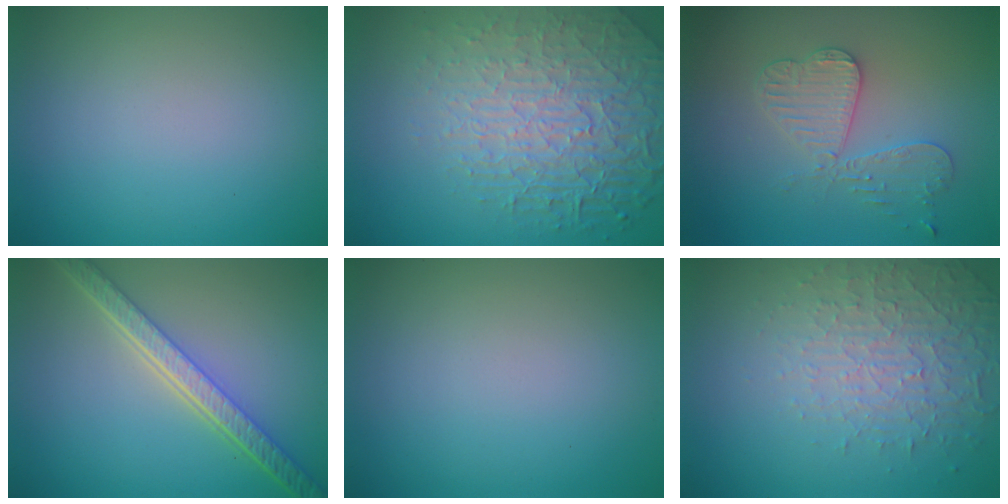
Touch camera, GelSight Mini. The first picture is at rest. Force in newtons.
{"total": 8.3, "press": 5.7, "slide": 6.1}
{"total": 3.4, "press": 3.4, "slide": 0.6}
{"total": 5.6, "press": 4.2, "slide": 3.7}
{"total": 0.0}
{"total": 4.5, "press": 3.1, "slide": 3.4}